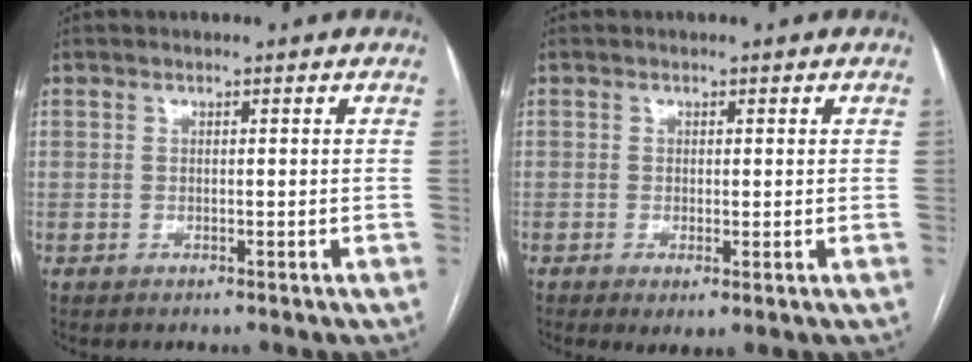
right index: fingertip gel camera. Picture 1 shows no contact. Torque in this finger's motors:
{"motor_torque": [1.33, -0.81, 0.32, 0.08]}